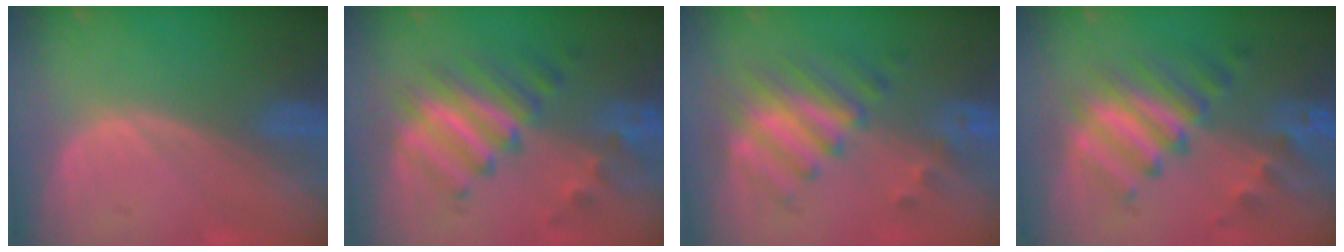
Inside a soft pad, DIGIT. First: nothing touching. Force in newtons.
{"total": 7.7, "press": 7.7, "slide": 1.0}
{"total": 8.1, "press": 7.0, "slide": 3.9}
{"total": 9.4, "press": 8.3, "slide": 4.3}